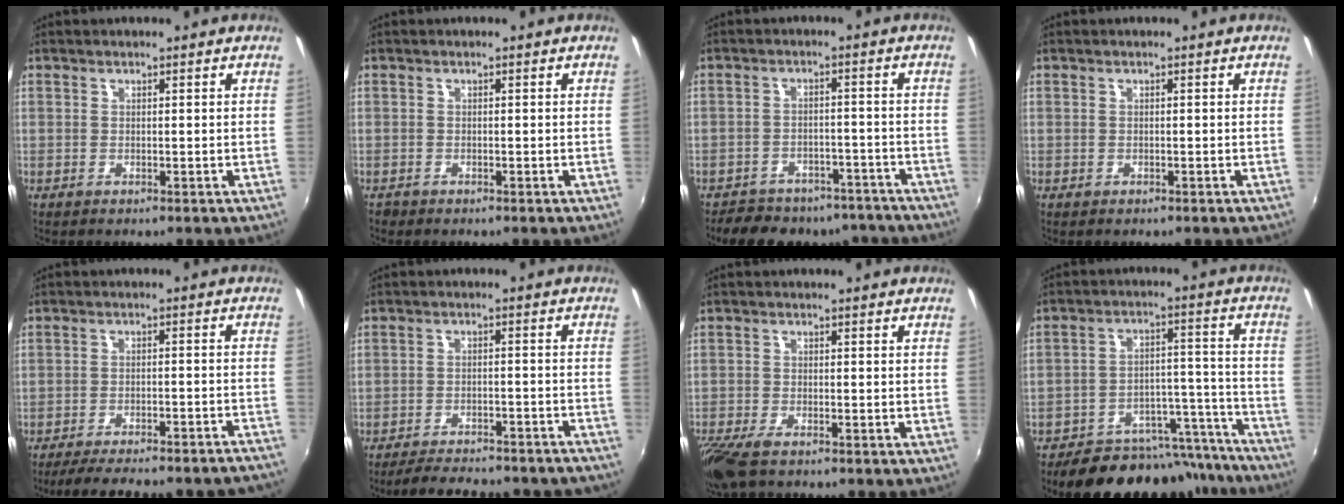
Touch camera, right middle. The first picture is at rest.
{"total": 0.9, "force": [-0.8, 0.5, 0.1], "torque": [-0.005, -0.002, -0.016]}
{"total": 16.1, "force": [-13.5, 7.1, 5.2], "torque": [-0.118, 0.016, -0.165]}
{"total": 0.6, "force": [-0.4, 0.4, 0.1], "torque": [-0.003, -0.003, -0.006]}
{"total": 17.1, "force": [-15.6, 1.6, 6.7], "torque": [-0.111, -0.009, -0.200]}
{"total": 16.6, "force": [-14.9, 3.6, 6.4], "torque": [-0.125, -0.008, -0.184]}
{"total": 7.4, "force": [-5.4, 2.3, 4.4], "torque": [-0.113, -0.033, -0.106]}
{"total": 22.0, "force": [-19.4, 8.1, 6.6], "torque": [-0.104, 0.049, -0.244]}